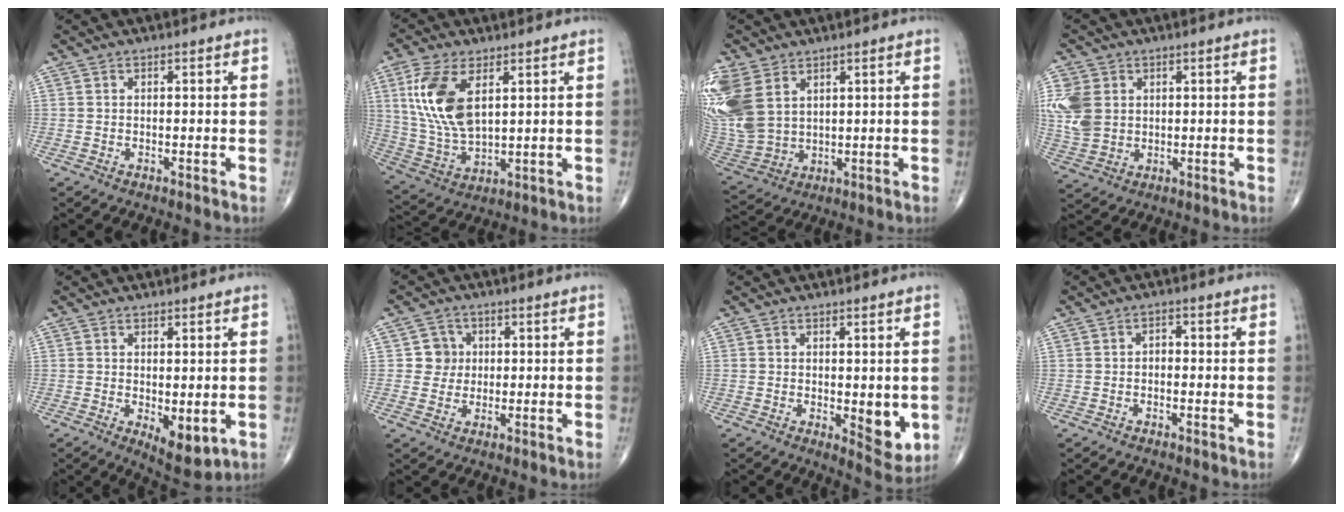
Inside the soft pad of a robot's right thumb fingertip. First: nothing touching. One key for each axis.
{"total": 13.6, "fx": 4.5, "fy": 6.9, "fz": 10.9, "tx": -0.227, "ty": -0.014, "tz": 0.098}
{"total": 15.9, "fx": 6.1, "fy": 11.0, "fz": 9.9, "tx": -0.250, "ty": -0.011, "tz": 0.138}
{"total": 9.1, "fx": 1.8, "fy": 7.2, "fz": 5.3, "tx": -0.111, "ty": -0.001, "tz": 0.043}
{"total": 6.2, "fx": -1.0, "fy": 2.7, "fz": 5.4, "tx": -0.065, "ty": -0.018, "tz": -0.004}
{"total": 4.1, "fx": 0.7, "fy": 4.0, "fz": 0.5, "tx": 0.022, "ty": 0.005, "tz": 0.004}
{"total": 6.2, "fx": -0.6, "fy": 2.7, "fz": 5.6, "tx": -0.054, "ty": -0.015, "tz": 0.000}
{"total": 1.7, "fx": -0.3, "fy": 1.2, "fz": 1.2, "tx": -0.011, "ty": 0.008, "tz": -0.010}